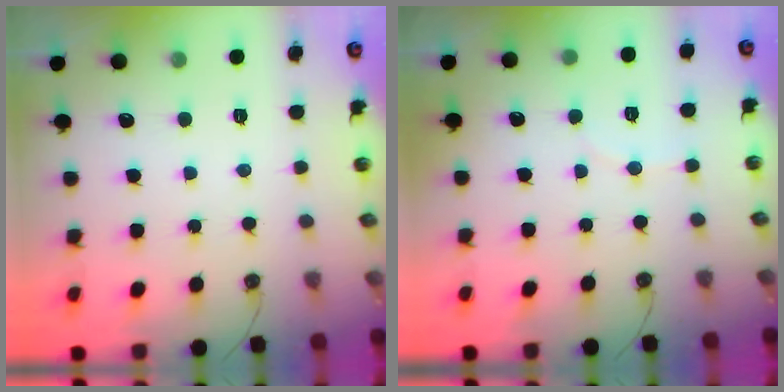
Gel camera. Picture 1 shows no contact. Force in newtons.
{"total": 3.3, "press": 3.2, "slide": 0.7}